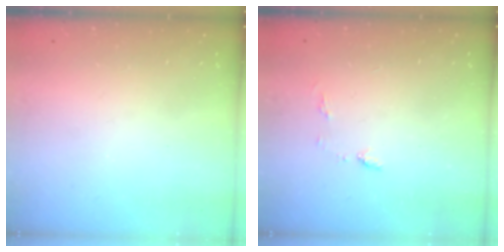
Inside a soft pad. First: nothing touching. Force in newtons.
{"total": 5.4, "press": 5.4, "slide": 0.6}